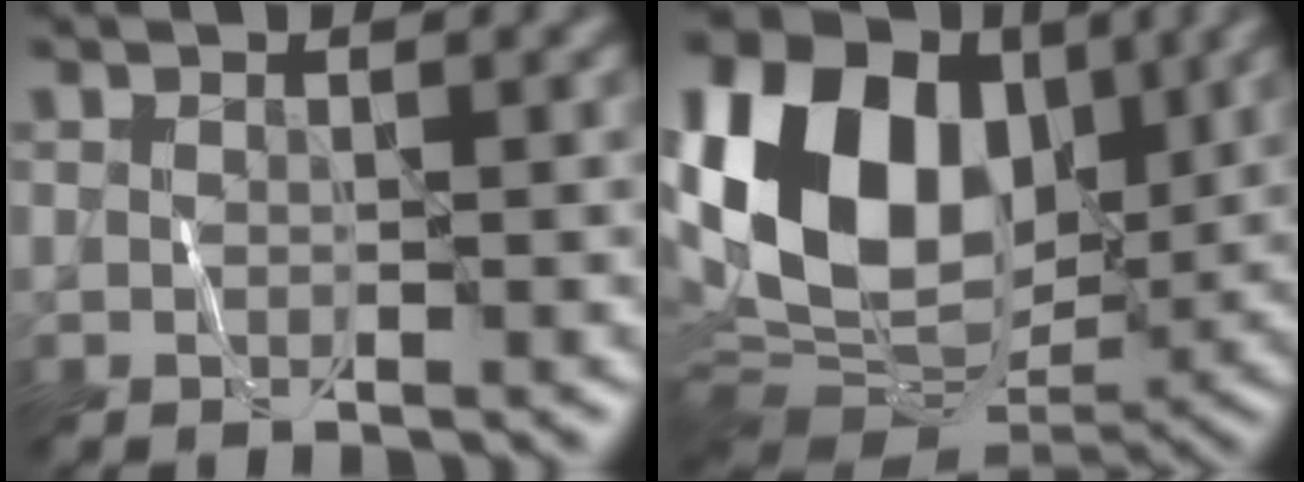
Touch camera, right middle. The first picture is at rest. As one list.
[{"total": 18.6, "force": [3.7, 13.1, 12.7], "torque": [-0.250, 0.026, 0.071]}]